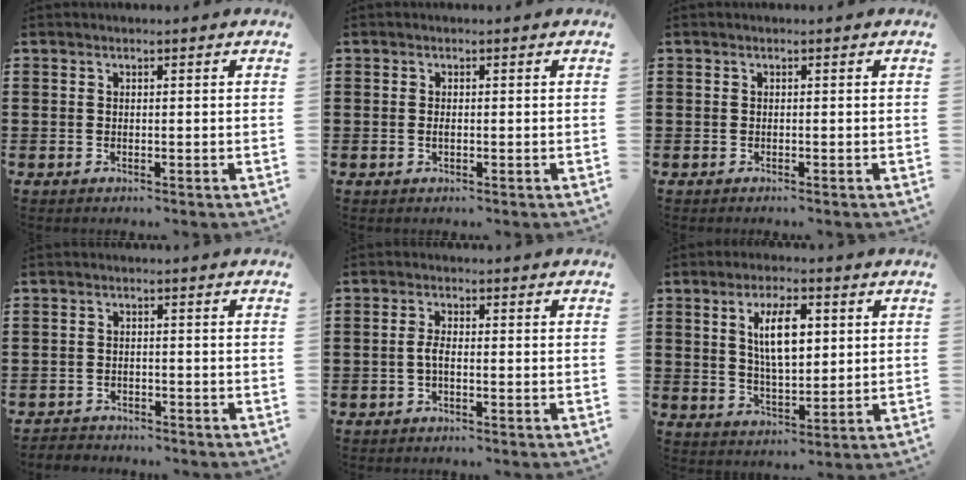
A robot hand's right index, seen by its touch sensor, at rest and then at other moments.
{"total": 0.7, "force": [-0.1, 0.3, 0.7], "torque": [-0.015, -0.002, -0.002]}
{"total": 0.0}
{"total": 1.9, "force": [-1.9, 0.3, -0.2], "torque": [-0.002, 0.002, -0.043]}
{"total": 2.0, "force": [-0.7, 0.5, 1.8], "torque": [-0.049, -0.004, -0.018]}
{"total": 8.2, "force": [2.3, 3.3, 7.1], "torque": [-0.131, 0.004, 0.034]}